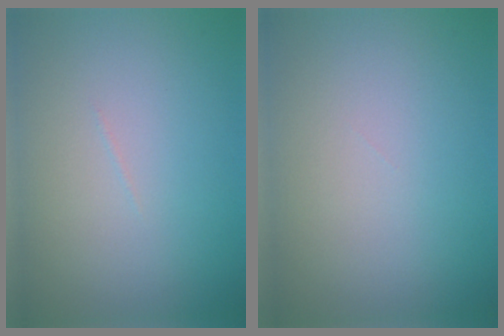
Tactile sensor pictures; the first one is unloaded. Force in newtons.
{"total": 0.0}